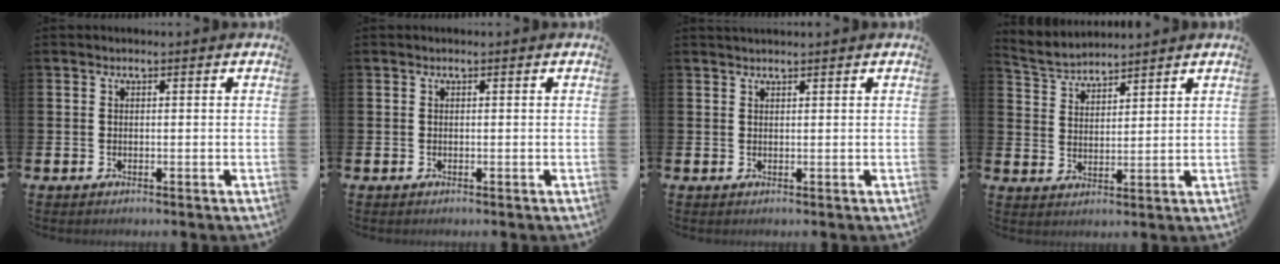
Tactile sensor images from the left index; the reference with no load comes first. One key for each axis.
{"total": 0.0}
{"total": 0.8, "fx": 0.8, "fy": -0.1, "fz": 0.1, "tx": -0.002, "ty": 0.000, "tz": 0.016}
{"total": 3.8, "fx": 3.8, "fy": 0.5, "fz": -0.2, "tx": -0.019, "ty": -0.021, "tz": 0.069}